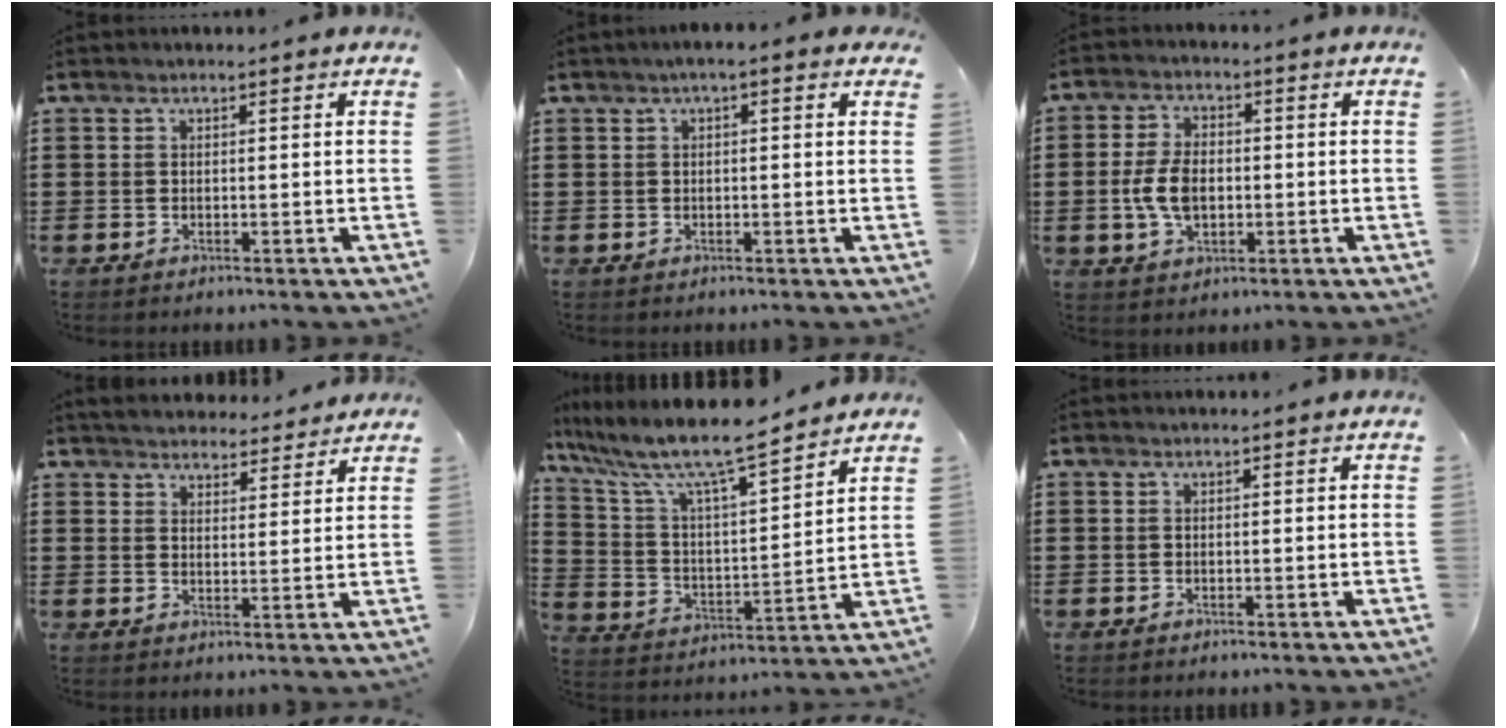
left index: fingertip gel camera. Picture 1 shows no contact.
{"total": 1.5, "force": [-0.3, 0.4, 1.4], "torque": [-0.024, 0.000, -0.007]}
{"total": 6.4, "force": [-0.6, 3.9, 5.0], "torque": [-0.122, 0.000, -0.017]}
{"total": 3.9, "force": [3.8, 0.6, 0.2], "torque": [-0.018, -0.014, 0.069]}
{"total": 9.5, "force": [7.9, 0.8, 5.2], "torque": [-0.135, -0.051, 0.128]}
{"total": 0.0}